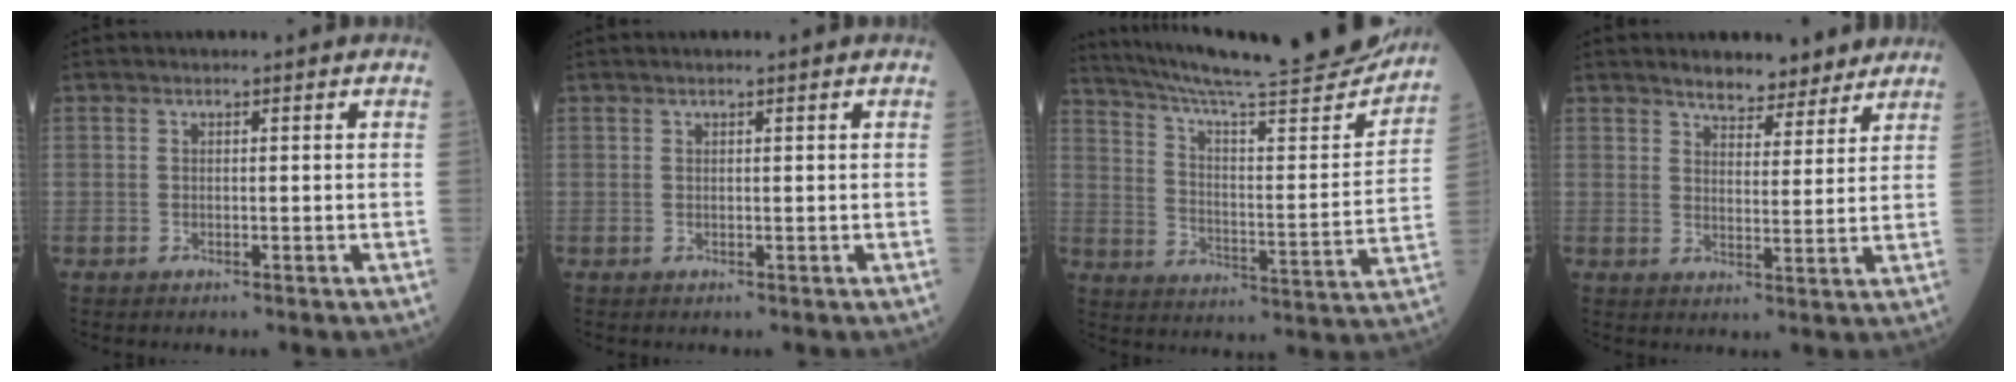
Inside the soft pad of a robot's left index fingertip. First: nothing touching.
{"total": 1.0, "force": [0.9, 0.1, 0.4], "torque": [-0.008, 0.013, 0.016]}
{"total": 25.9, "force": [23.8, 1.1, 10.1], "torque": [-0.166, -0.067, 0.325]}
{"total": 6.7, "force": [6.0, 2.4, 2.0], "torque": [-0.023, 0.004, 0.083]}